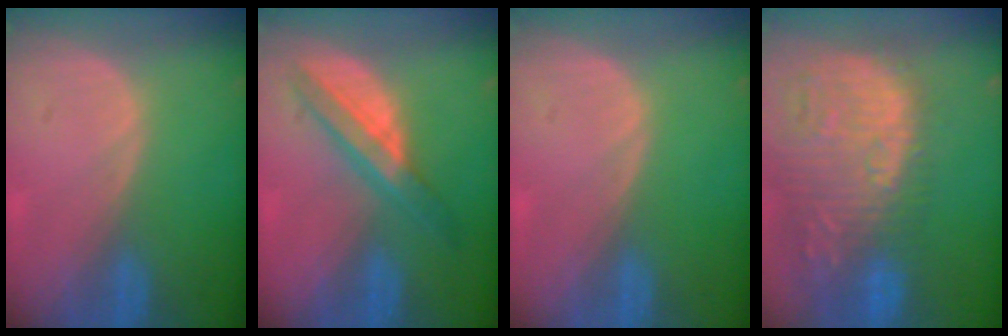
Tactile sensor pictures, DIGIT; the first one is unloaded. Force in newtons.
{"total": 5.8, "press": 5.8, "slide": 0.1}
{"total": 0.0}
{"total": 15.6, "press": 13.1, "slide": 8.5}